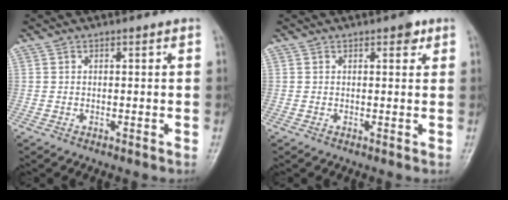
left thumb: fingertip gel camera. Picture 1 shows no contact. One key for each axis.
{"total": 2.1, "fx": 1.2, "fy": 1.2, "fz": 1.4, "tx": -0.007, "ty": -0.002, "tz": 0.012}